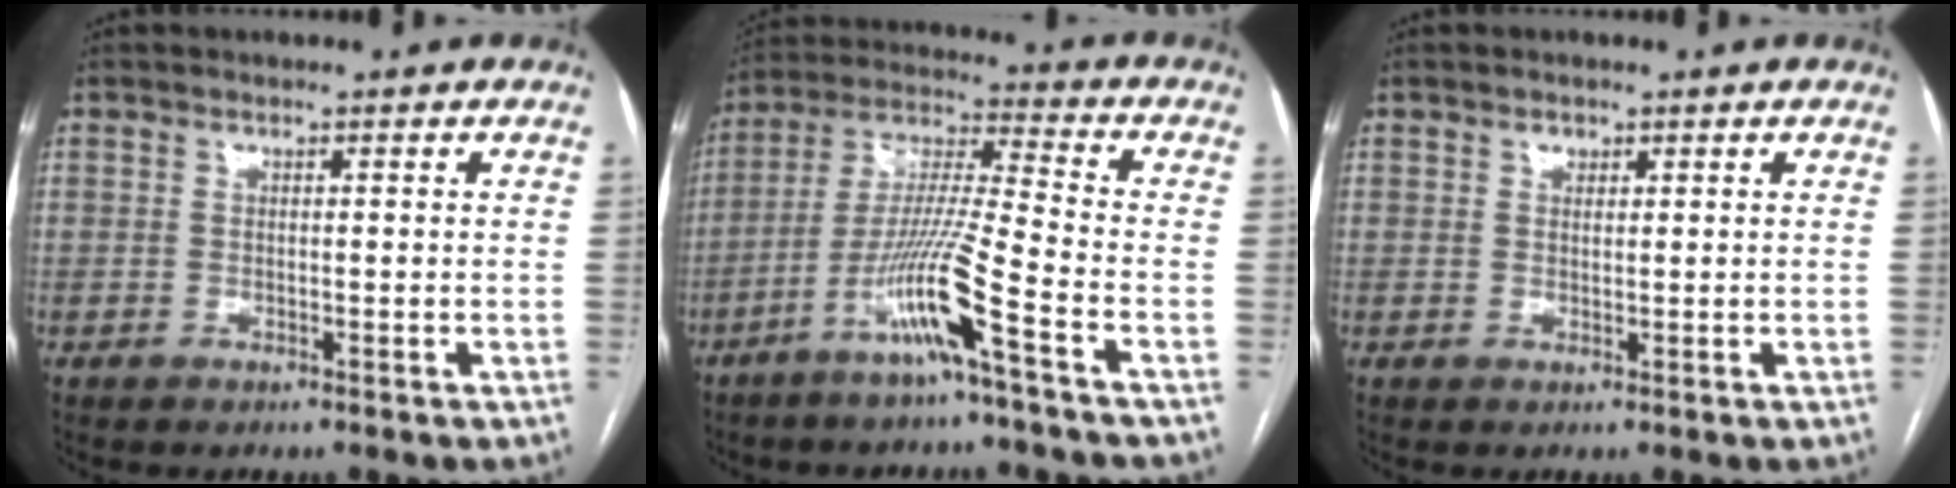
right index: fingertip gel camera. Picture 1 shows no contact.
{"total": 11.7, "force": [-6.1, -1.3, 9.9], "torque": [-0.199, -0.007, -0.122]}
{"total": 1.2, "force": [0.7, 0.9, 0.3], "torque": [-0.002, -0.001, 0.010]}